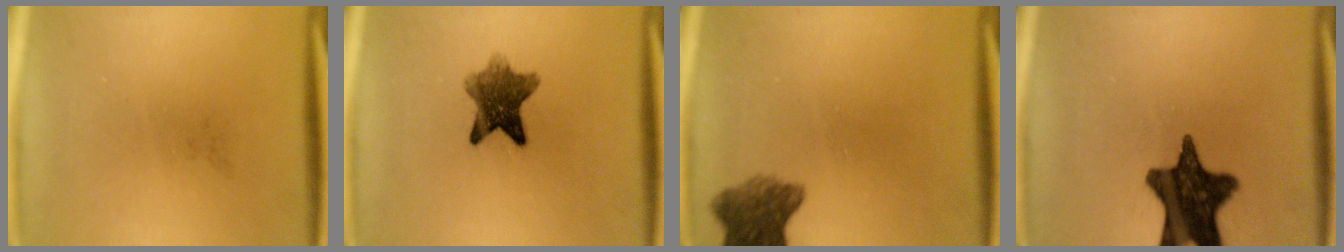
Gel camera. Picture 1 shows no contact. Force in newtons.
{"total": 7.9}
{"total": 6.8}
{"total": 14.7}